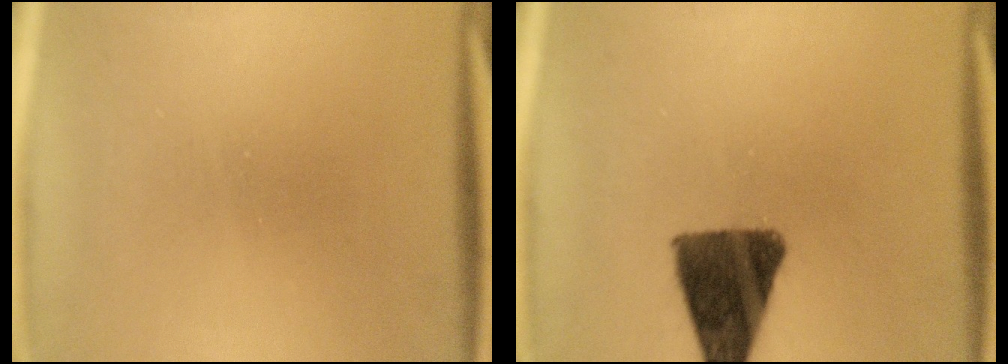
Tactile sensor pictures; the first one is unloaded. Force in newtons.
{"total": 12.1}